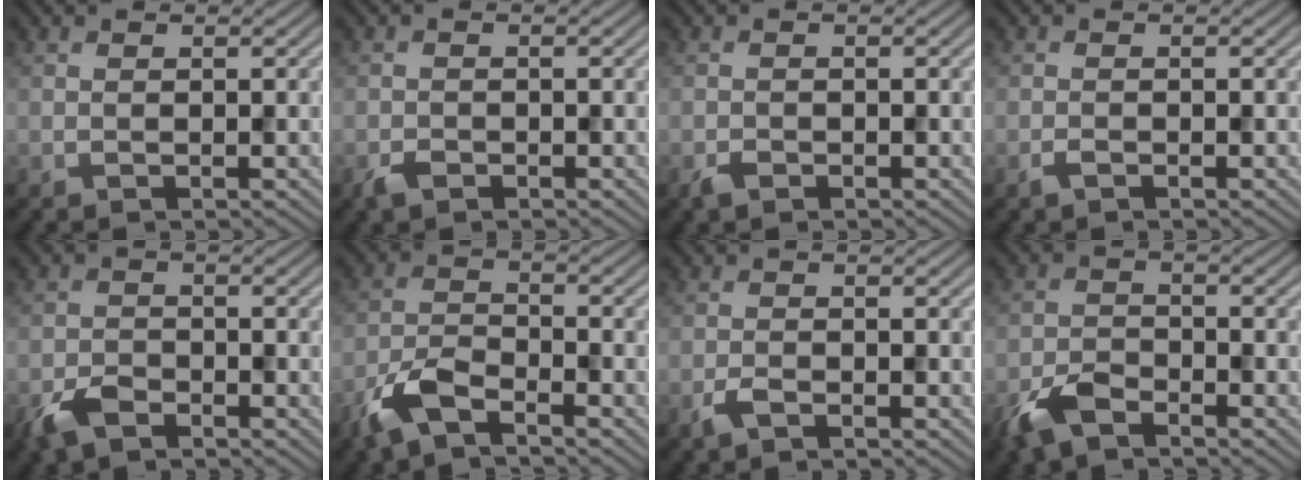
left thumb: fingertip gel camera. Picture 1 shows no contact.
{"total": 1.6, "force": [-1.1, 0.9, 0.8], "torque": [-0.017, -0.002, -0.024]}
{"total": 1.3, "force": [-0.9, 0.7, 0.6], "torque": [-0.013, -0.001, -0.019]}
{"total": 0.9, "force": [-0.7, 0.3, 0.6], "torque": [-0.015, 0.001, -0.013]}
{"total": 3.7, "force": [-2.6, 1.8, 2.0], "torque": [-0.041, -0.004, -0.060]}
{"total": 5.8, "force": [-4.1, 2.1, 3.6], "torque": [-0.082, -0.004, -0.094]}
{"total": 1.7, "force": [-1.2, 0.6, 1.0], "torque": [-0.026, 0.000, -0.027]}
{"total": 4.8, "force": [-3.5, 2.0, 2.6], "torque": [-0.055, -0.005, -0.079]}